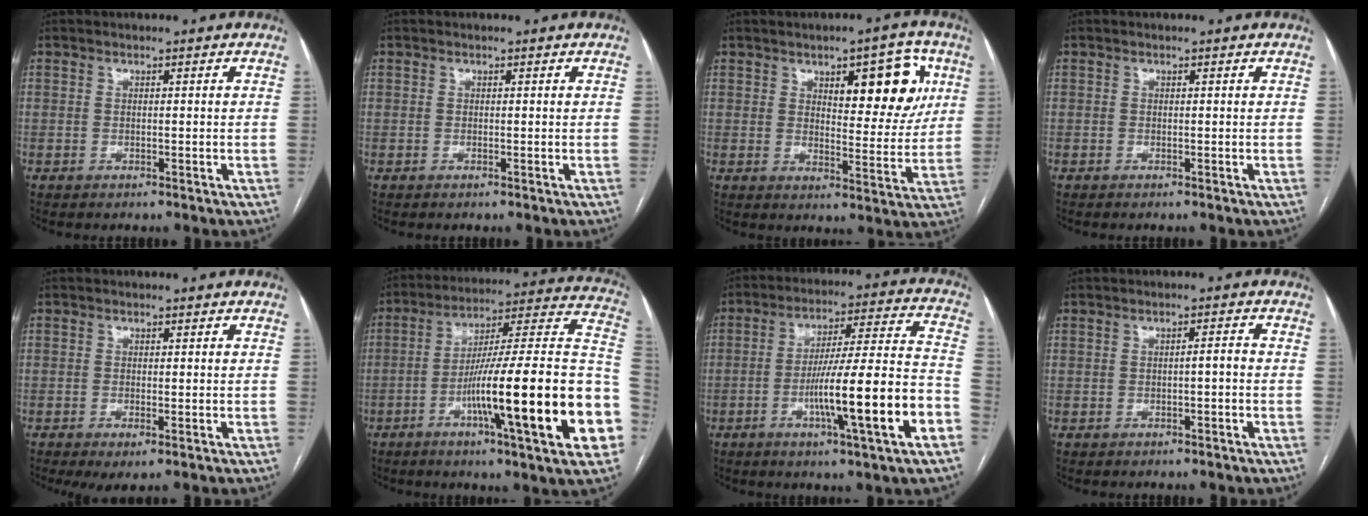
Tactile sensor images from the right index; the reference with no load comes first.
{"total": 0.0}
{"total": 10.9, "force": [4.4, 3.9, 9.1], "torque": [-0.113, 0.010, 0.063]}
{"total": 0.0}
{"total": 2.5, "force": [-1.0, 0.7, 2.2], "torque": [-0.033, -0.004, -0.012]}
{"total": 27.3, "force": [-8.0, 1.4, 26.0], "torque": [-0.302, 0.002, -0.128]}
{"total": 16.7, "force": [-6.0, 0.0, 15.6], "torque": [-0.250, 0.001, -0.092]}
{"total": 1.4, "force": [-0.4, 0.2, 1.3], "torque": [-0.019, 0.003, -0.006]}